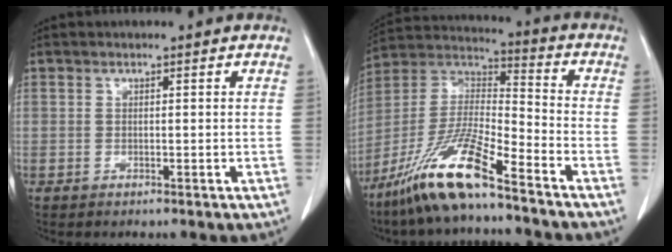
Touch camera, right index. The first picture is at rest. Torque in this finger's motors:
{"motor_torque": [1.14, -1.00, 0.58, 0.21]}